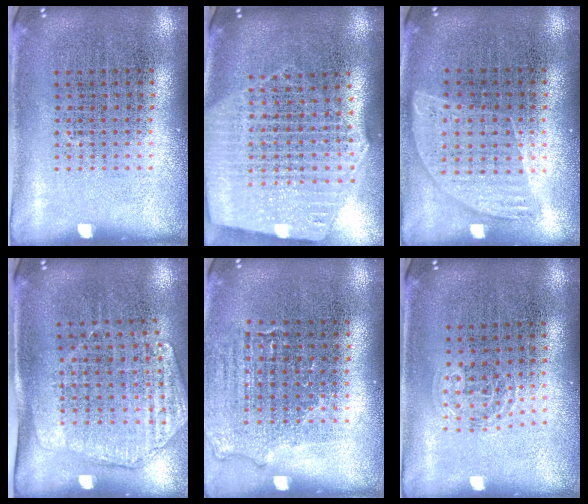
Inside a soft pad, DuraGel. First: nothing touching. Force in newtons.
{"total": 2.7, "press": 2.3, "slide": 1.4}
{"total": 0.9, "press": 0.8, "slide": 0.3}
{"total": 1.7, "press": 1.5, "slide": 0.9}
{"total": 1.2, "press": 1.1, "slide": 0.5}
{"total": 0.8, "press": 0.6, "slide": 0.6}